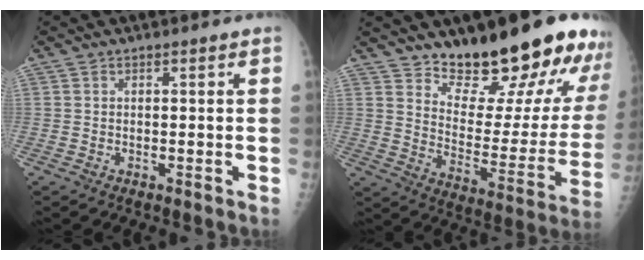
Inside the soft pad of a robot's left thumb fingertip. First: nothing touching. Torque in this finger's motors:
{"motor_torque": [0.89, 1.12, 1.06, -1.70, 0.04]}